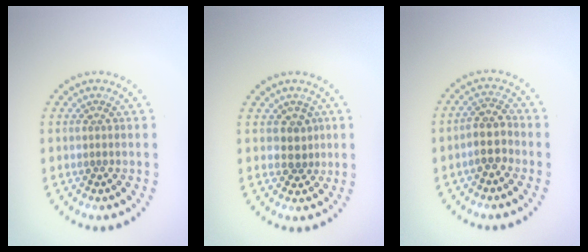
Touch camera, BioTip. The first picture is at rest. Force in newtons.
{"total": 1.9, "press": 1.4, "slide": 1.3}
{"total": 2.6, "press": 2.3, "slide": 1.2}